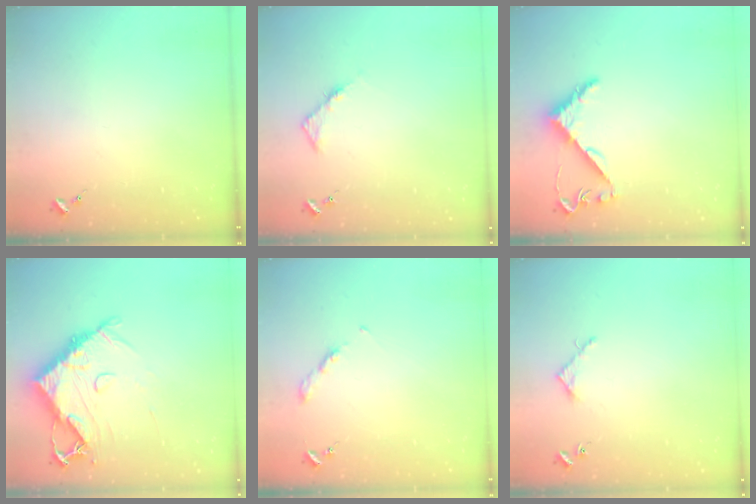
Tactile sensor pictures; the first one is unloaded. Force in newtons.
{"total": 4.1, "press": 4.0, "slide": 0.5}
{"total": 5.2, "press": 5.2, "slide": 0.4}
{"total": 13.0, "press": 12.9, "slide": 1.5}
{"total": 3.5, "press": 3.5, "slide": 0.4}
{"total": 3.3, "press": 3.3, "slide": 0.3}